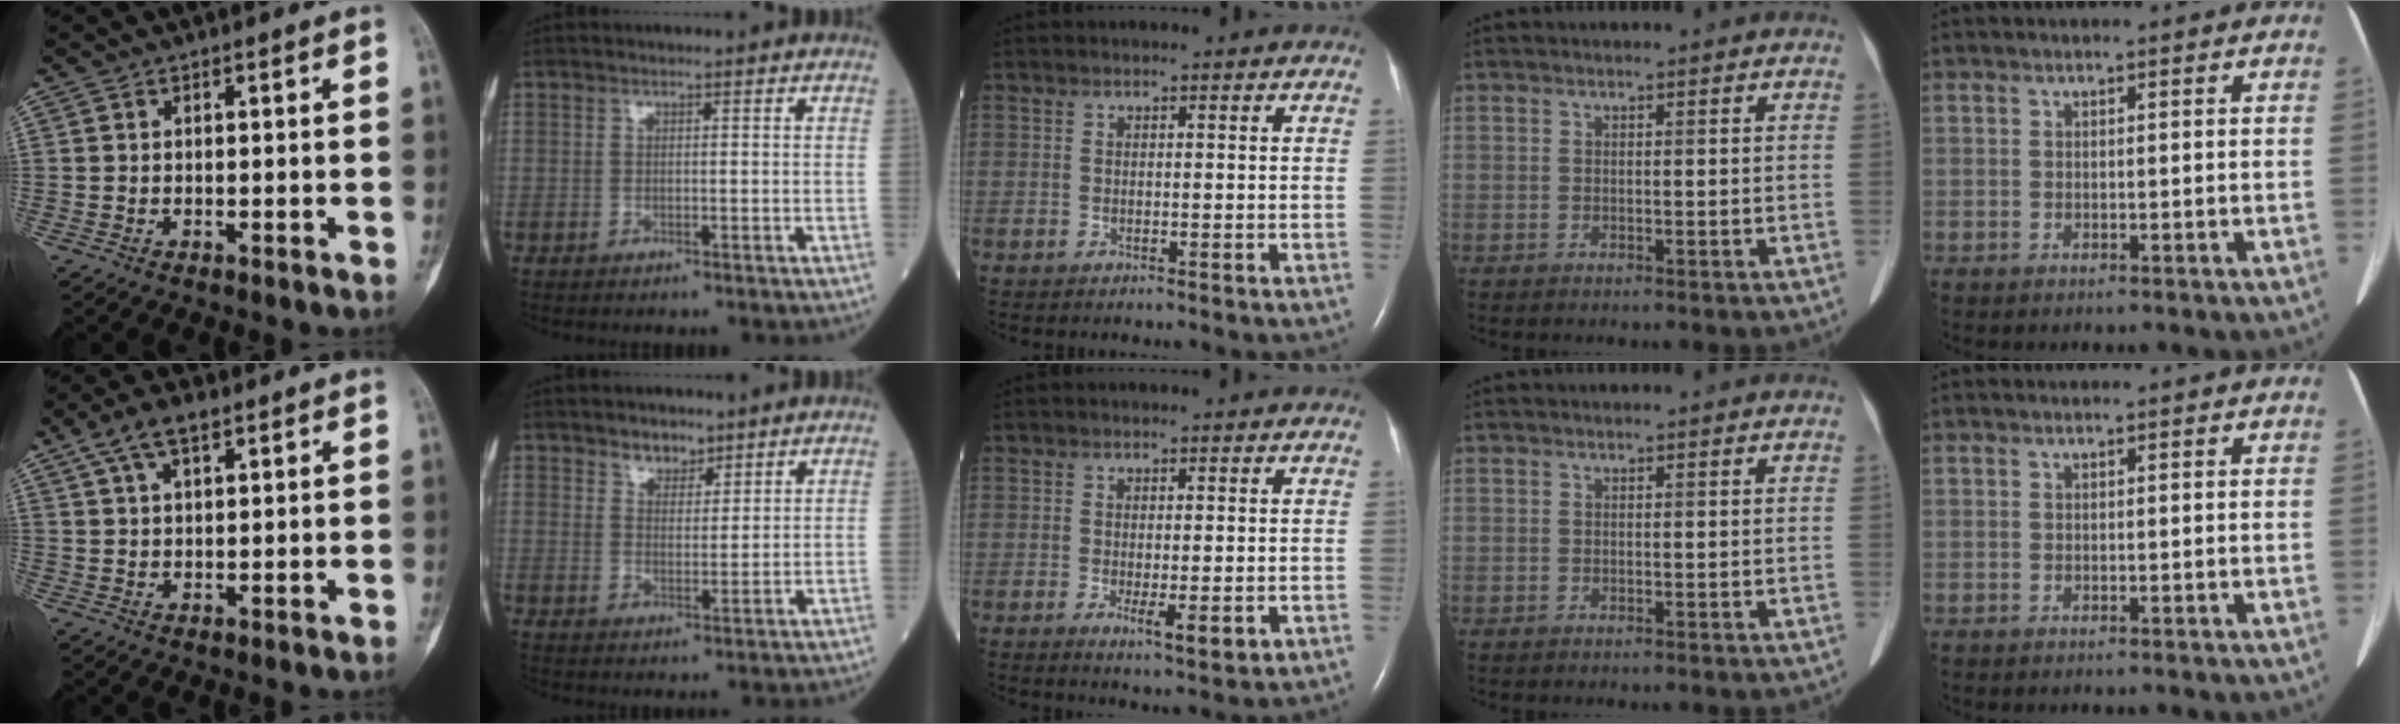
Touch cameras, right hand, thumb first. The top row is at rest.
{"thumb": {"total": 6.7, "force": [3.8, 3.3, 4.4], "torque": [-0.070, 0.005, 0.069]}, "index": {"total": 3.0, "force": [2.5, 1.2, 1.1], "torque": [-0.020, -0.002, 0.044]}, "middle": {"total": 4.3, "force": [-1.3, 1.2, 3.9], "torque": [-0.057, -0.009, -0.013]}}